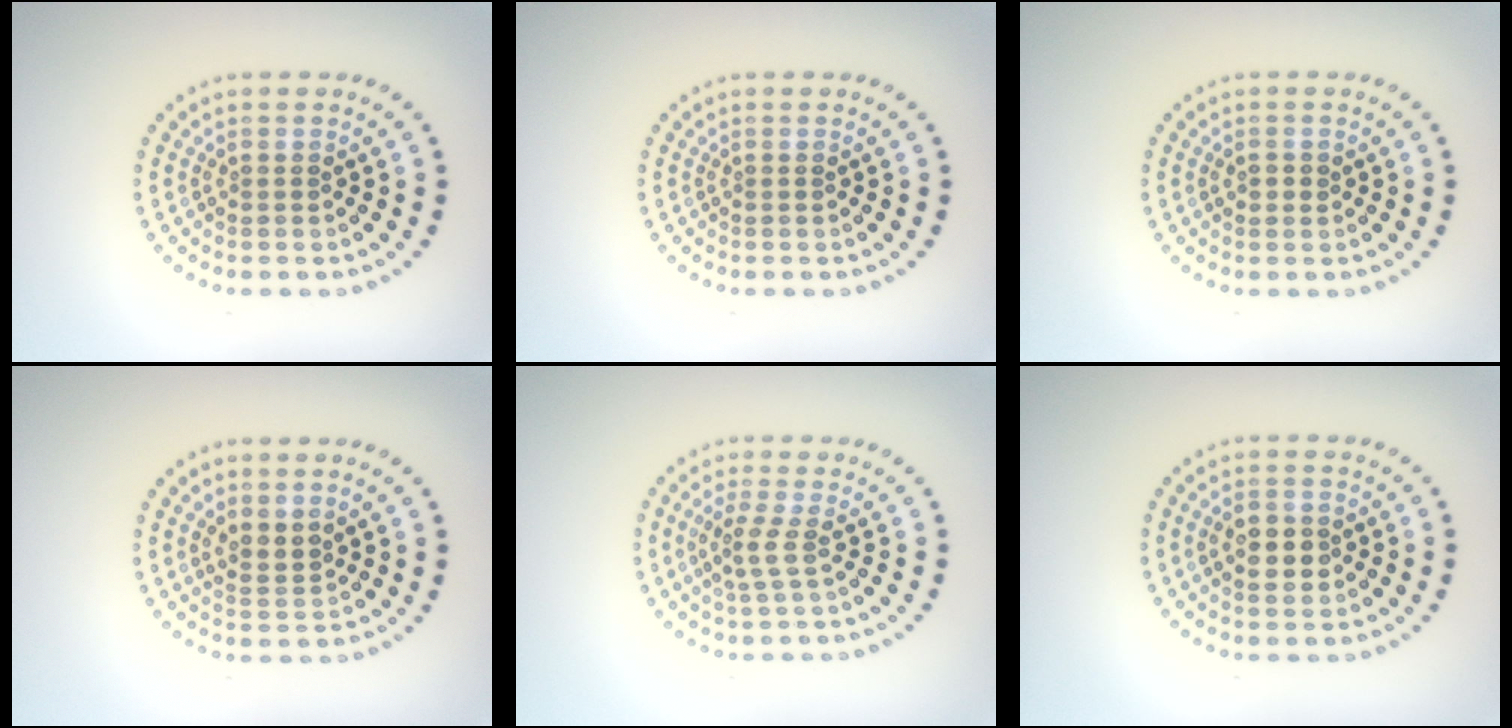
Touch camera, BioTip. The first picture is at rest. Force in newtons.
{"total": 0.0}
{"total": 0.8, "press": 0.8, "slide": 0.3}
{"total": 1.8, "press": 1.2, "slide": 1.2}
{"total": 1.8, "press": 1.3, "slide": 1.2}
{"total": 2.9, "press": 2.9, "slide": 0.1}